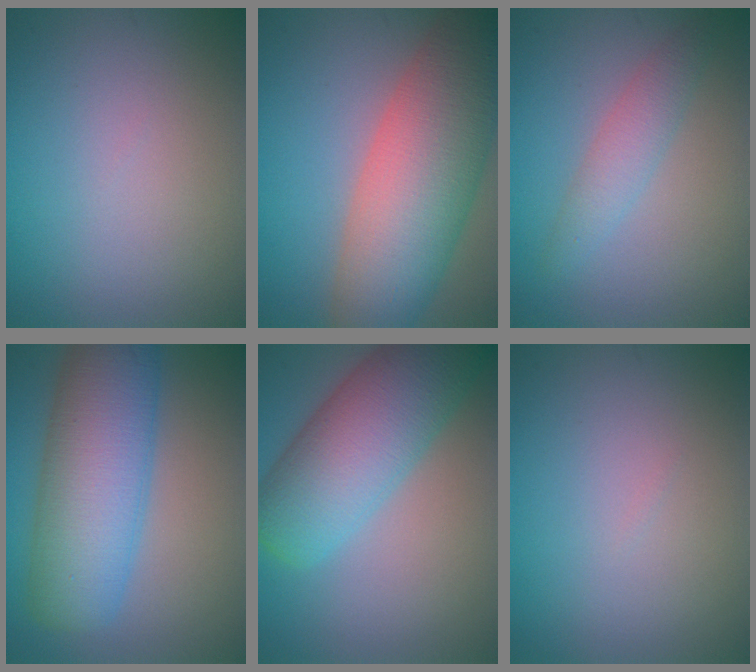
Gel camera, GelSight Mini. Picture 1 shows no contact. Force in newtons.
{"total": 11.7, "press": 11.7, "slide": 0.7}
{"total": 2.4, "press": 2.4, "slide": 0.1}
{"total": 9.7, "press": 9.7, "slide": 0.2}
{"total": 8.9, "press": 8.9, "slide": 0.4}
{"total": 0.0}